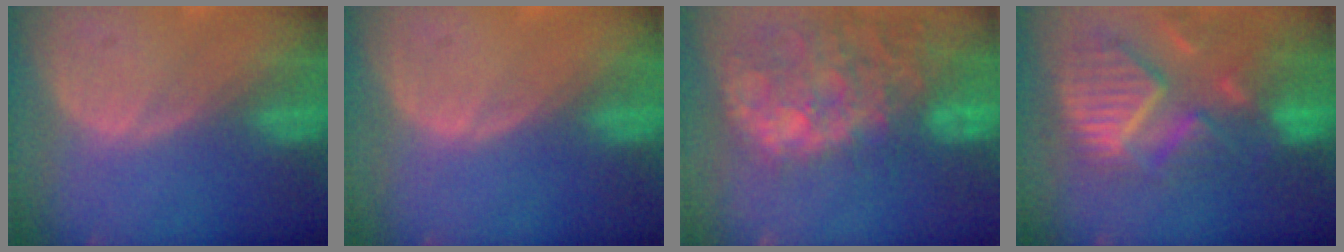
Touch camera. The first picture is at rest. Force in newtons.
{"total": 0.0}
{"total": 13.8, "press": 11.5, "slide": 7.6}
{"total": 12.1, "press": 10.5, "slide": 6.1}